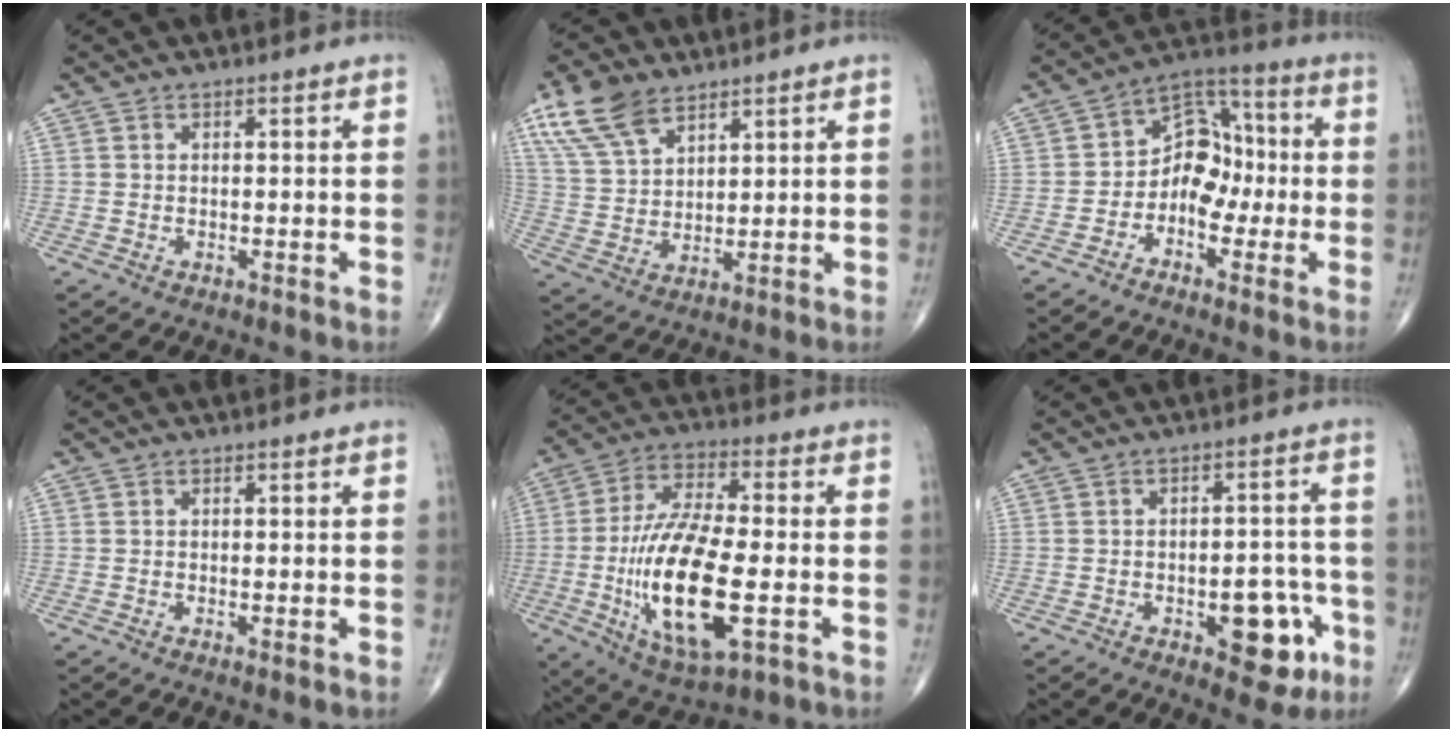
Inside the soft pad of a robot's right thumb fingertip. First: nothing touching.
{"total": 11.4, "force": [7.2, 6.0, 6.4], "torque": [-0.119, -0.017, 0.147]}
{"total": 10.2, "force": [-1.7, 7.4, 6.8], "torque": [-0.069, 0.044, -0.046]}
{"total": 1.0, "force": [-0.3, 0.2, 1.0], "torque": [-0.018, -0.004, -0.005]}
{"total": 20.5, "force": [-4.1, 7.5, 18.6], "torque": [-0.366, 0.004, -0.063]}
{"total": 10.8, "force": [-4.1, 5.4, 8.5], "torque": [-0.073, 0.030, -0.047]}